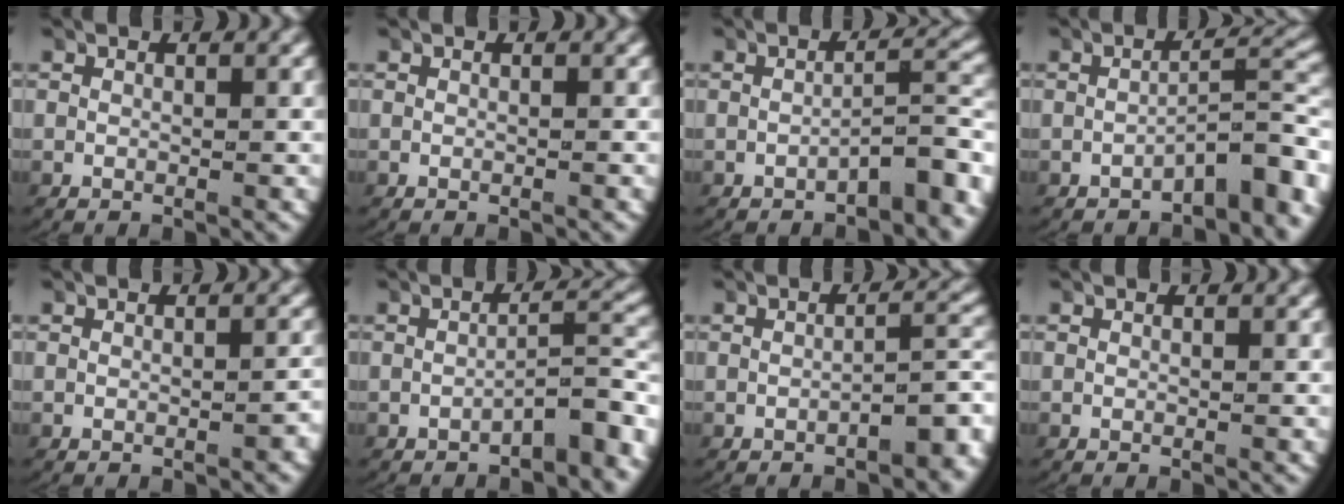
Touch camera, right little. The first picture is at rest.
{"total": 0.0}
{"total": 3.9, "force": [-2.4, 0.9, 2.9], "torque": [-0.026, 0.007, -0.036]}
{"total": 4.4, "force": [-2.1, 1.3, 3.7], "torque": [-0.039, 0.006, -0.032]}
{"total": 0.8, "force": [-0.6, 0.1, 0.5], "torque": [-0.006, 0.004, -0.010]}
{"total": 3.9, "force": [-2.5, 0.9, 2.9], "torque": [-0.026, 0.007, -0.037]}
{"total": 3.8, "force": [-2.1, 1.1, 2.9], "torque": [-0.030, 0.001, -0.028]}
{"total": 0.0}